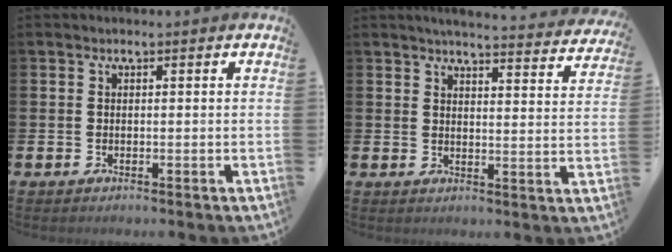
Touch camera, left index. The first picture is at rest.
{"total": 4.5, "force": [4.4, -0.1, 0.9], "torque": [-0.019, -0.037, 0.072]}